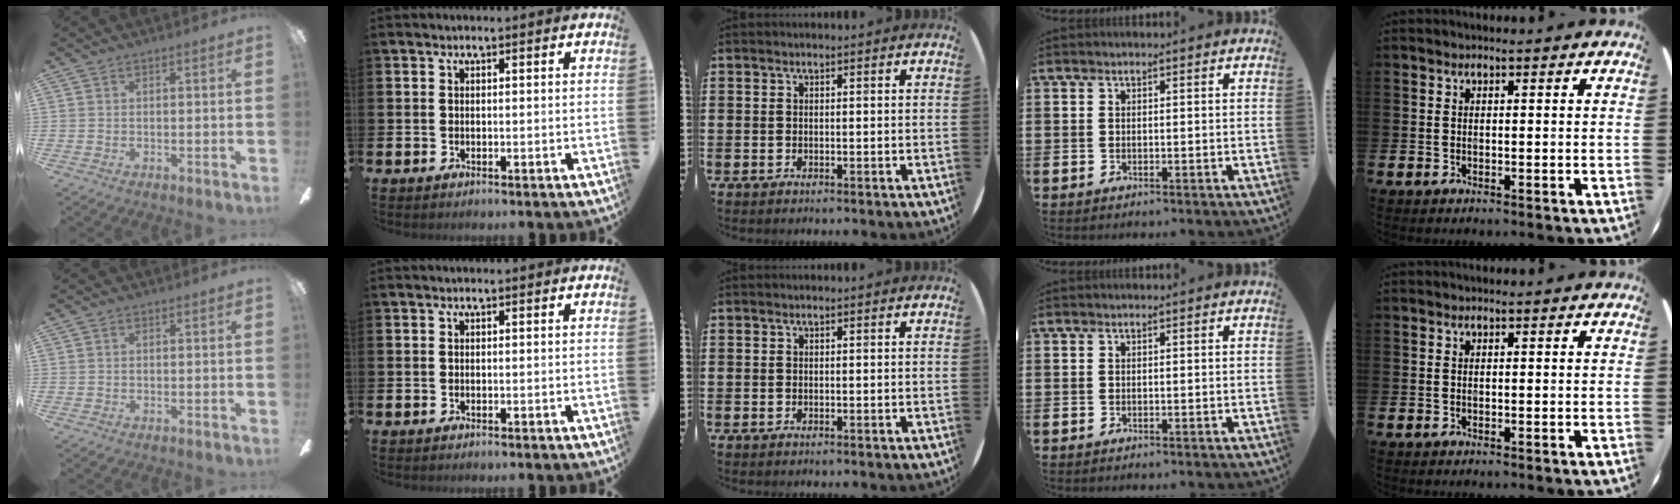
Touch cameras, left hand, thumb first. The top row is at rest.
{}